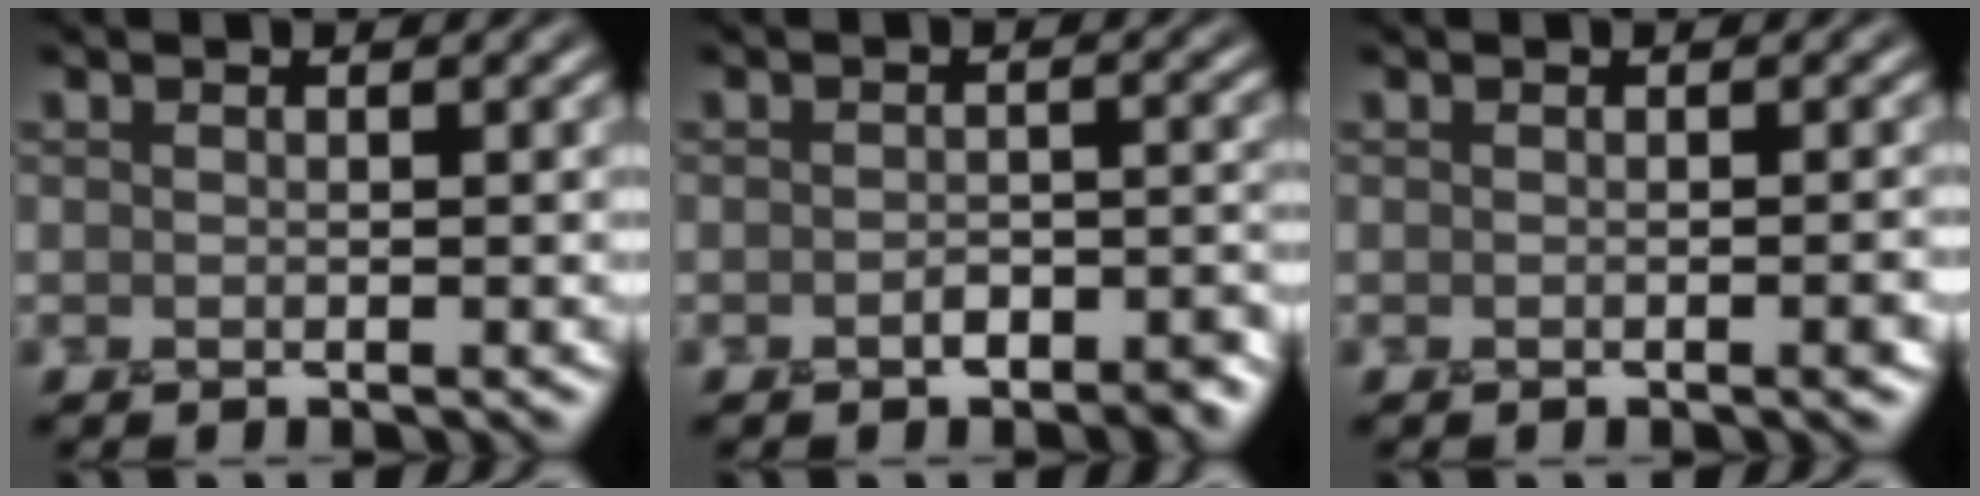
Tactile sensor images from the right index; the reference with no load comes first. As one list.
[{"total": 2.5, "force": [-1.7, 1.2, 1.4], "torque": [-0.018, 0.008, -0.026]}, {"total": 1.2, "force": [-0.3, 0.4, 1.1], "torque": [-0.011, 0.003, -0.006]}]